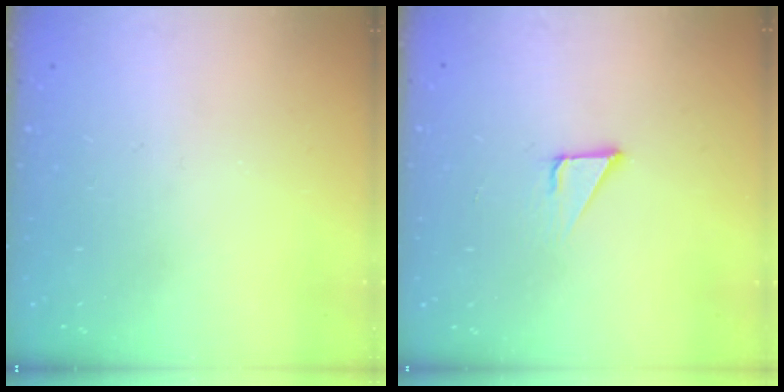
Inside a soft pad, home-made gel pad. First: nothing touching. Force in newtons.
{"total": 2.1, "press": 2.1, "slide": 0.1}